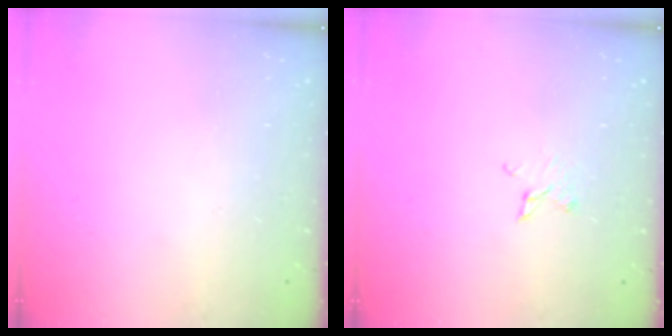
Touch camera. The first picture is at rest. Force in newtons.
{"total": 2.1, "press": 2.1, "slide": 0.3}